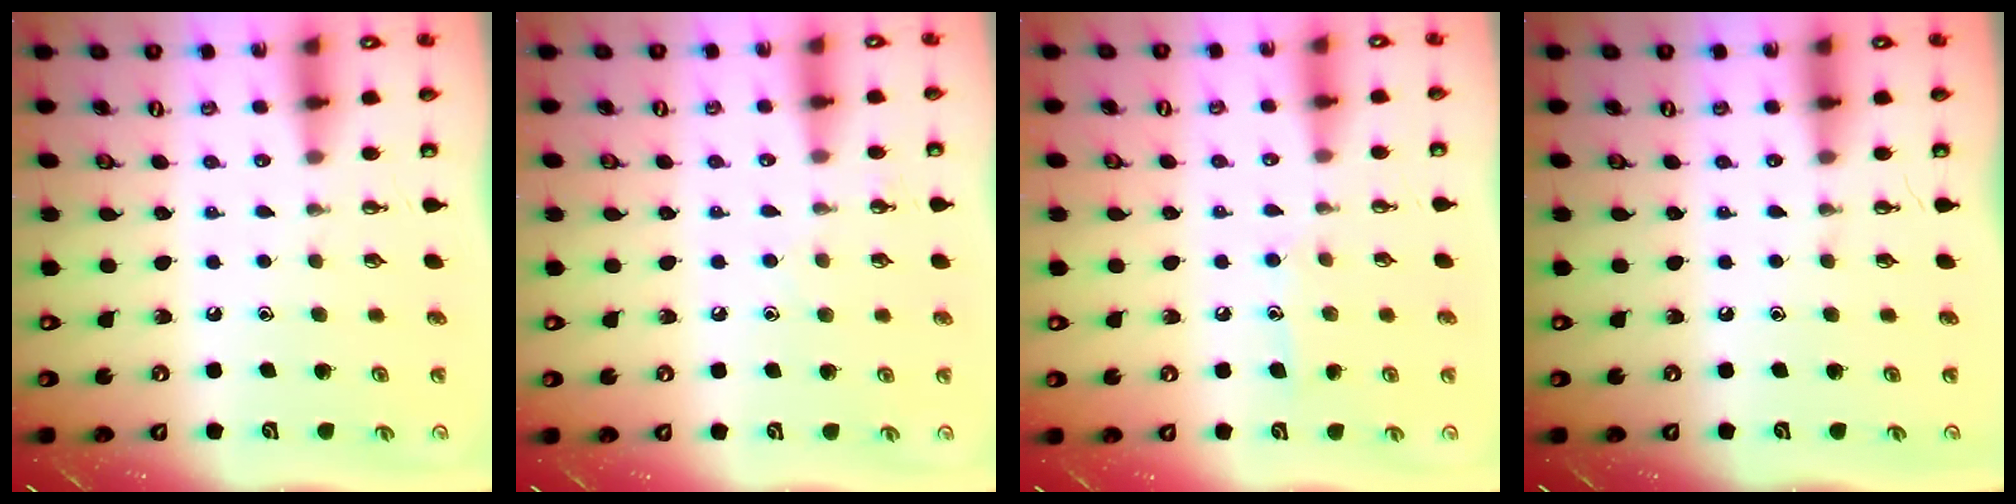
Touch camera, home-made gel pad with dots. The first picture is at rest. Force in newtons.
{"total": 4.0, "press": 3.9, "slide": 0.5}
{"total": 7.0, "press": 7.0, "slide": 0.1}
{"total": 0.0}